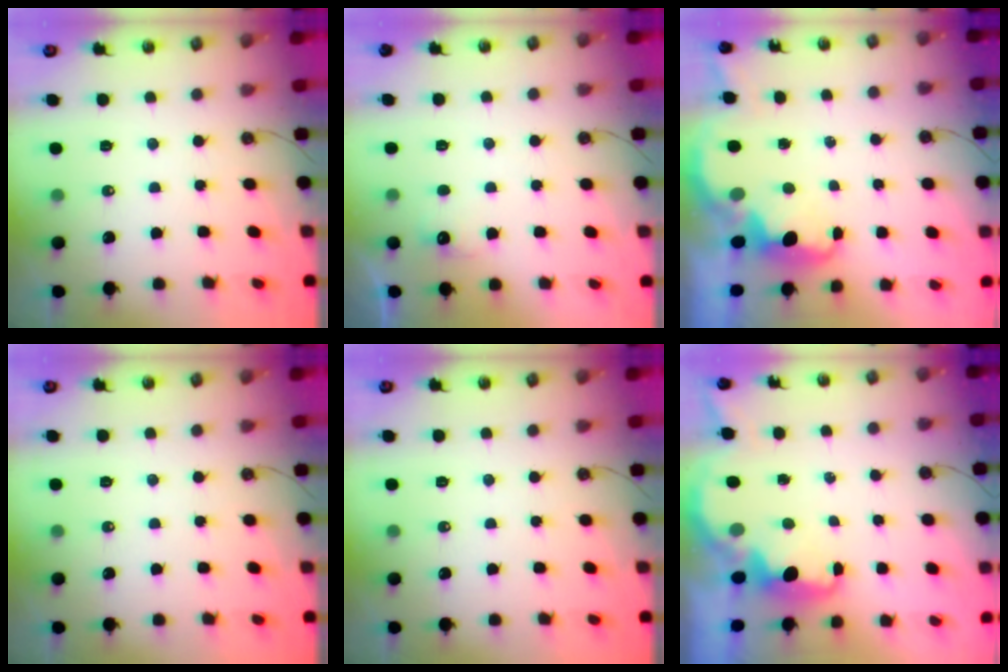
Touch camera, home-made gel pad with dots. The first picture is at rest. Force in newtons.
{"total": 5.1, "press": 4.9, "slide": 1.2}
{"total": 3.1, "press": 3.1, "slide": 0.6}
{"total": 0.0}
{"total": 0.0}
{"total": 2.4, "press": 2.3, "slide": 0.7}